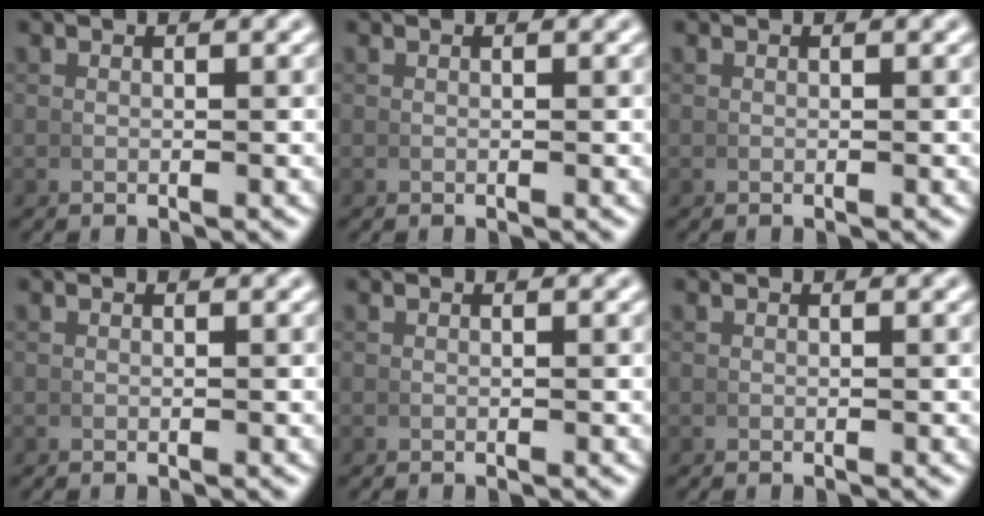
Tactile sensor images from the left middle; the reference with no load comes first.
{"total": 0.0}
{"total": 0.0}
{"total": 0.0}
{"total": 0.0}
{"total": 0.0}